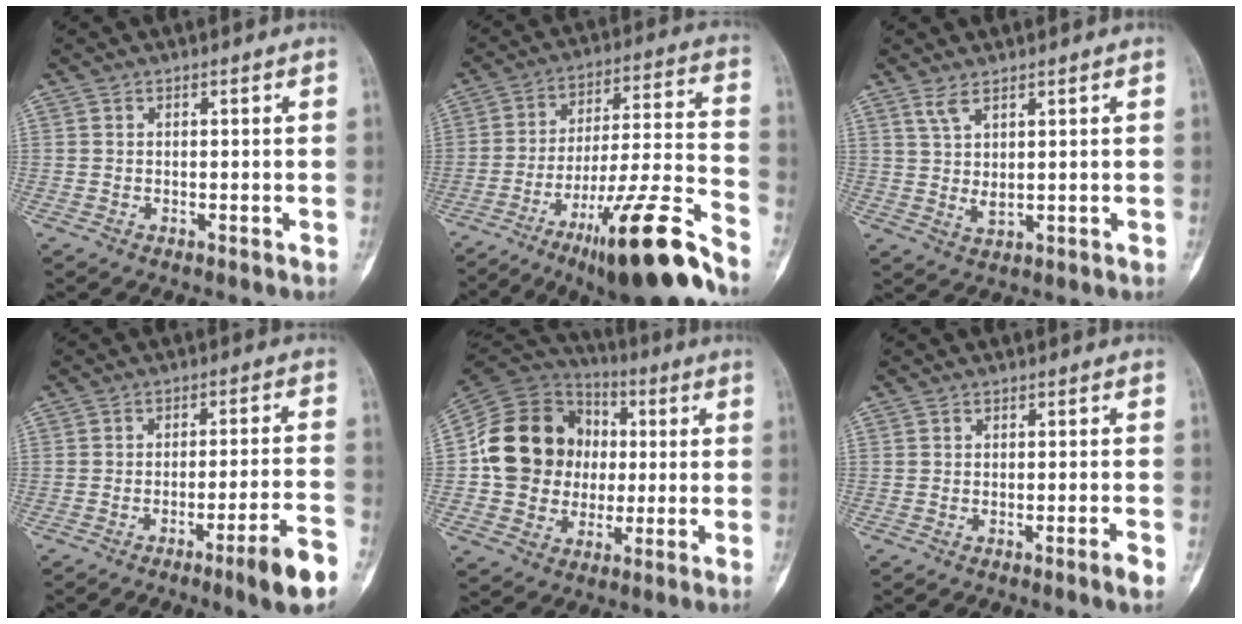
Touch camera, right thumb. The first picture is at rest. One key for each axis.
{"total": 21.5, "fx": -14.4, "fy": 2.2, "fz": 15.7, "tx": -0.232, "ty": 0.074, "tz": -0.231}
{"total": 3.9, "fx": 2.2, "fy": 1.1, "fz": 3.0, "tx": -0.068, "ty": -0.018, "tz": 0.053}
{"total": 9.4, "fx": -5.6, "fy": 0.3, "fz": 7.5, "tx": -0.111, "ty": 0.025, "tz": -0.083}
{"total": 18.4, "fx": 0.4, "fy": 15.9, "fz": 9.2, "tx": -0.137, "ty": 0.026, "tz": 0.010}
{"total": 2.3, "fx": -1.3, "fy": -0.3, "fz": 1.9, "tx": -0.034, "ty": 0.001, "tz": -0.023}